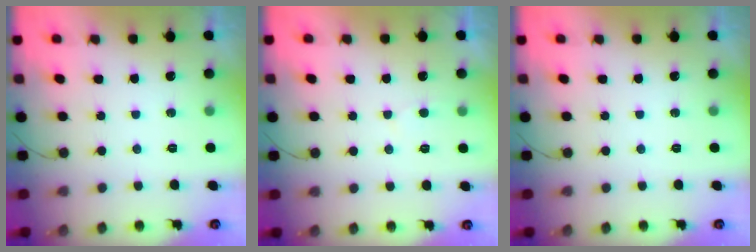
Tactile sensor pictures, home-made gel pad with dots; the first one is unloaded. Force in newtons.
{"total": 3.6, "press": 3.6, "slide": 0.5}
{"total": 0.0}